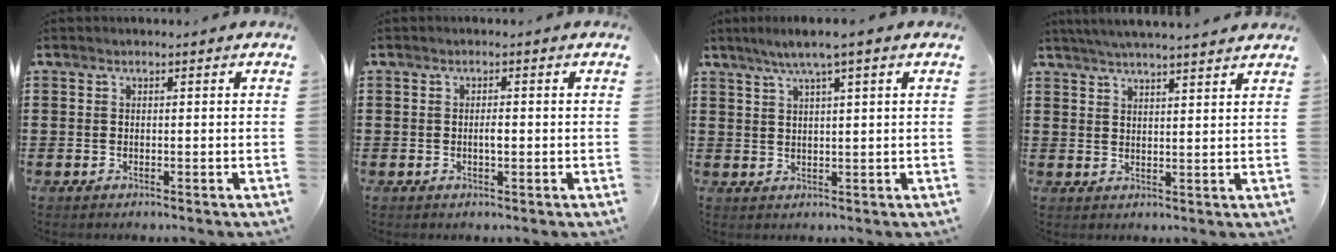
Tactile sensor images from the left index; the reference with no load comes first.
{"total": 1.5, "force": [-0.2, 0.5, 1.5], "torque": [-0.030, 0.001, -0.004]}
{"total": 4.0, "force": [2.3, -0.1, 3.3], "torque": [-0.067, 0.004, 0.039]}
{"total": 3.6, "force": [3.4, -0.7, 0.9], "torque": [-0.028, -0.013, 0.061]}